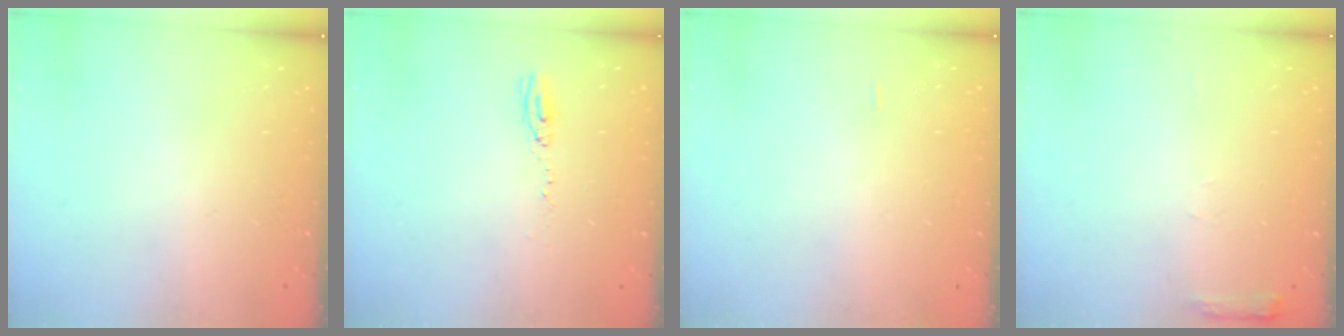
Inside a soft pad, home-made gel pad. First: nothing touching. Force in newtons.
{"total": 6.4, "press": 6.2, "slide": 1.6}
{"total": 4.8, "press": 4.5, "slide": 1.5}
{"total": 3.3, "press": 3.3, "slide": 0.5}